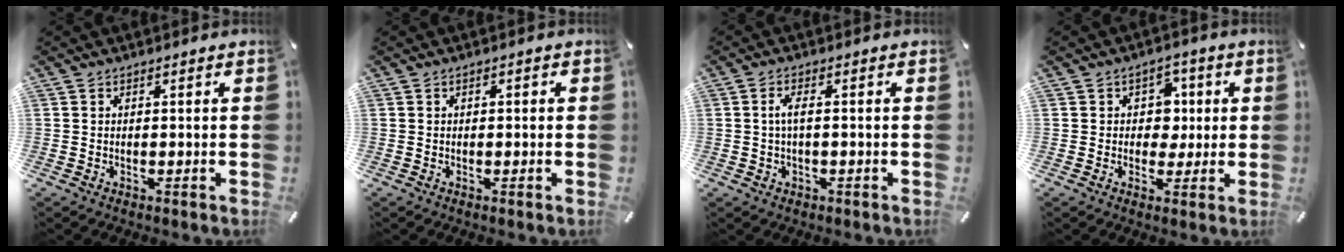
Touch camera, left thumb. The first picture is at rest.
{"total": 0.7, "force": [-0.1, 0.4, 0.5], "torque": [-0.009, 0.001, -0.003]}
{"total": 3.8, "force": [0.2, 1.8, 3.4], "torque": [-0.072, 0.005, -0.001]}
{"total": 6.3, "force": [0.6, 5.7, 2.7], "torque": [-0.036, 0.004, 0.006]}